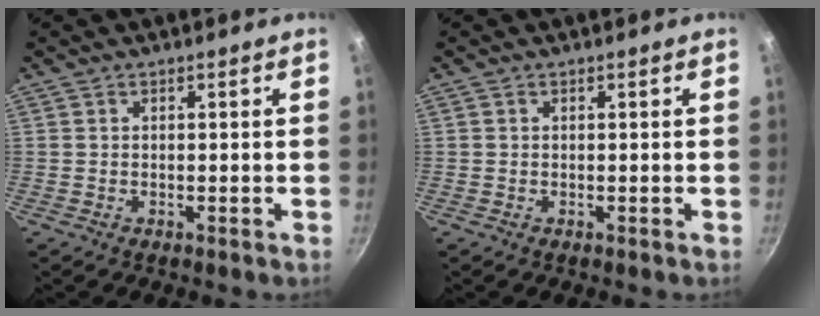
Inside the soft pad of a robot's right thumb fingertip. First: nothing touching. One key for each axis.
{"total": 0.0}